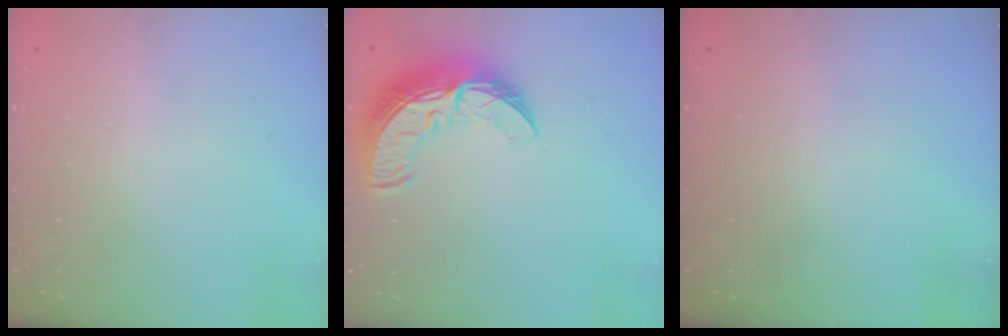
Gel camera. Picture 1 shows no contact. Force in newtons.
{"total": 11.3, "press": 11.3, "slide": 0.8}
{"total": 0.0}